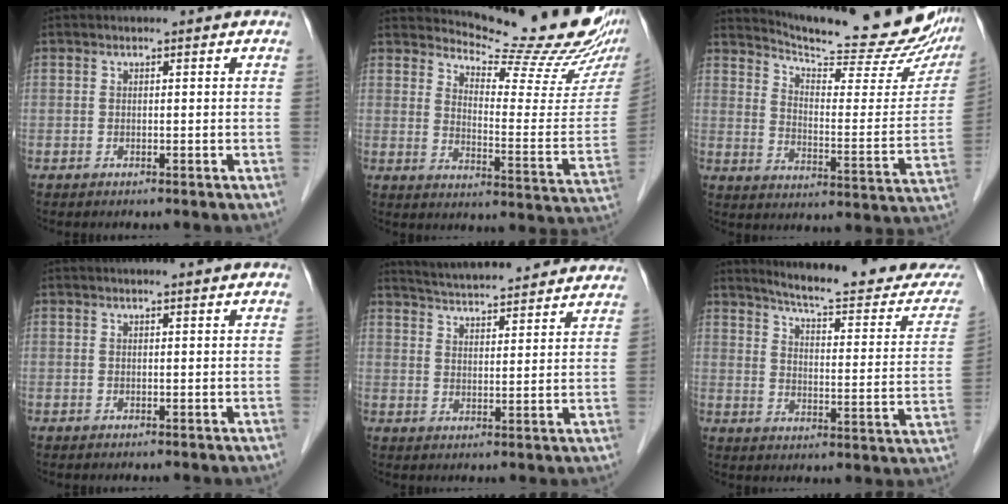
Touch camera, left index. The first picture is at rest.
{"total": 19.2, "force": [18.0, 0.7, 6.7], "torque": [-0.105, -0.109, 0.221]}
{"total": 23.6, "force": [21.8, 2.6, 8.5], "torque": [-0.124, -0.077, 0.279]}
{"total": 1.6, "force": [1.4, -0.1, 0.9], "torque": [-0.014, 0.011, 0.018]}
{"total": 20.3, "force": [18.9, 2.4, 6.9], "torque": [-0.110, 0.013, 0.250]}
{"total": 20.2, "force": [19.0, 1.1, 6.9], "torque": [-0.092, -0.086, 0.232]}